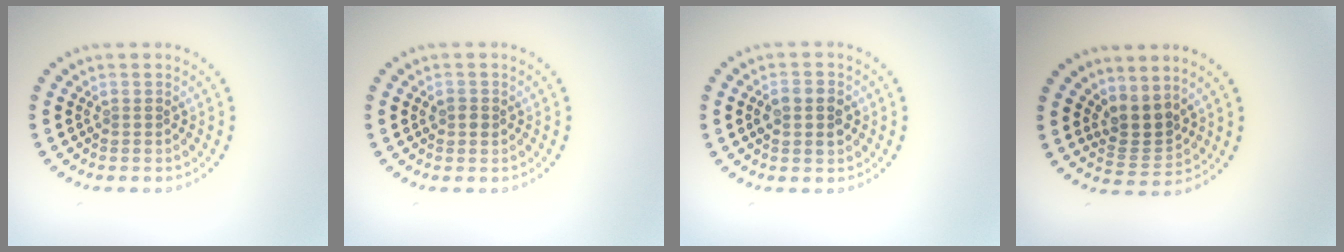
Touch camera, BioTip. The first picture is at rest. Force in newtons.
{"total": 0.9, "press": 0.9, "slide": 0.1}
{"total": 2.7, "press": 2.7, "slide": 0.2}
{"total": 2.8, "press": 2.1, "slide": 1.8}